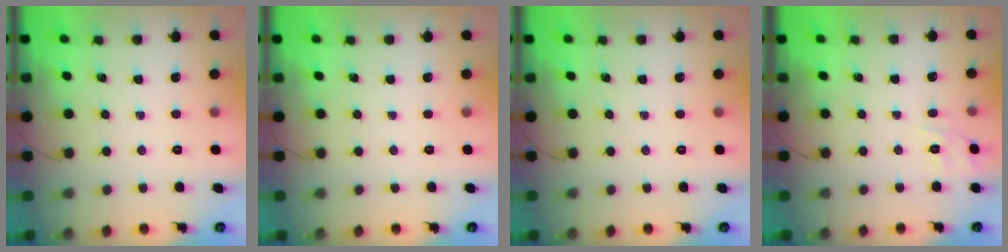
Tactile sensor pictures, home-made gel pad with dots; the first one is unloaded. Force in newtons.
{"total": 0.0}
{"total": 0.0}
{"total": 9.6, "press": 9.5, "slide": 1.5}